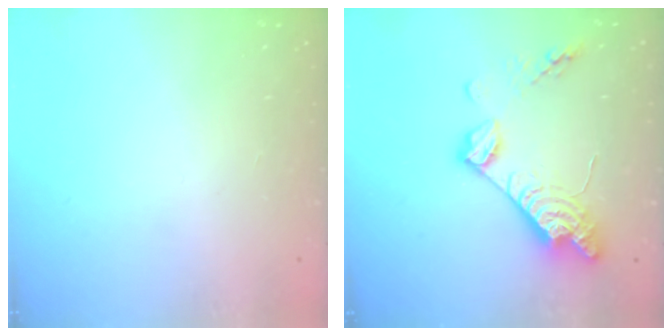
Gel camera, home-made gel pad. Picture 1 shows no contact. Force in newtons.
{"total": 14.9, "press": 14.8, "slide": 1.1}